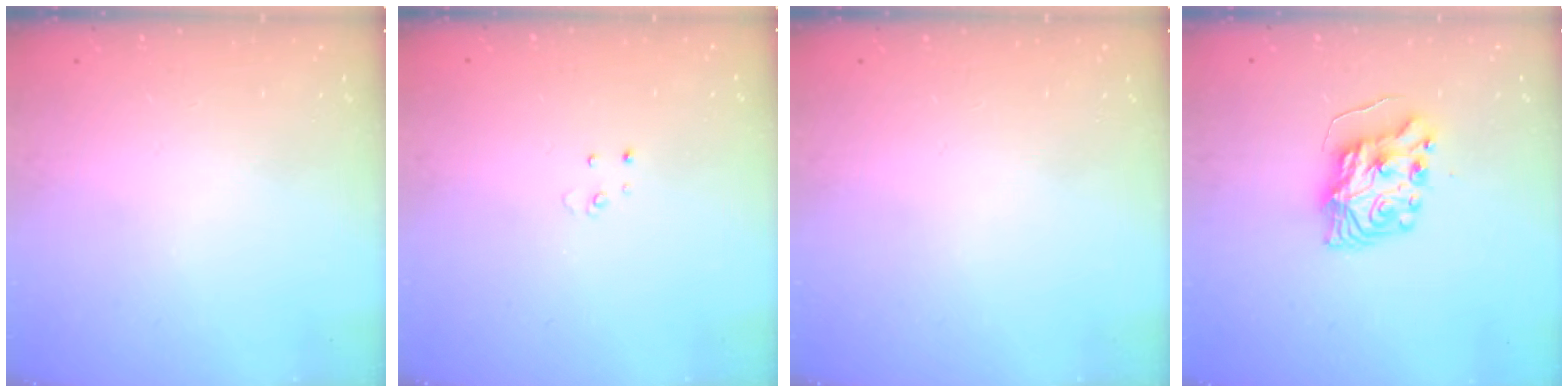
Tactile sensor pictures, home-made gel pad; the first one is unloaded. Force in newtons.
{"total": 2.5, "press": 2.5, "slide": 0.2}
{"total": 0.0}
{"total": 8.9, "press": 8.9, "slide": 0.9}